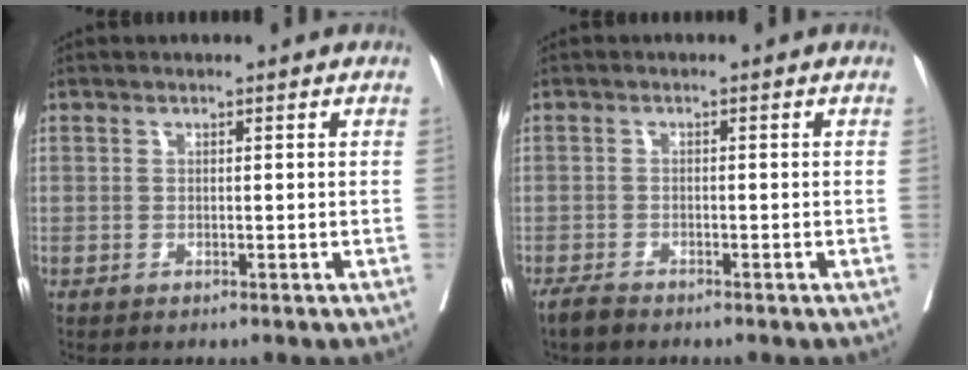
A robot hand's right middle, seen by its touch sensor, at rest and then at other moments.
{"total": 2.0, "force": [-1.7, 0.5, 0.8], "torque": [-0.020, -0.004, -0.030]}